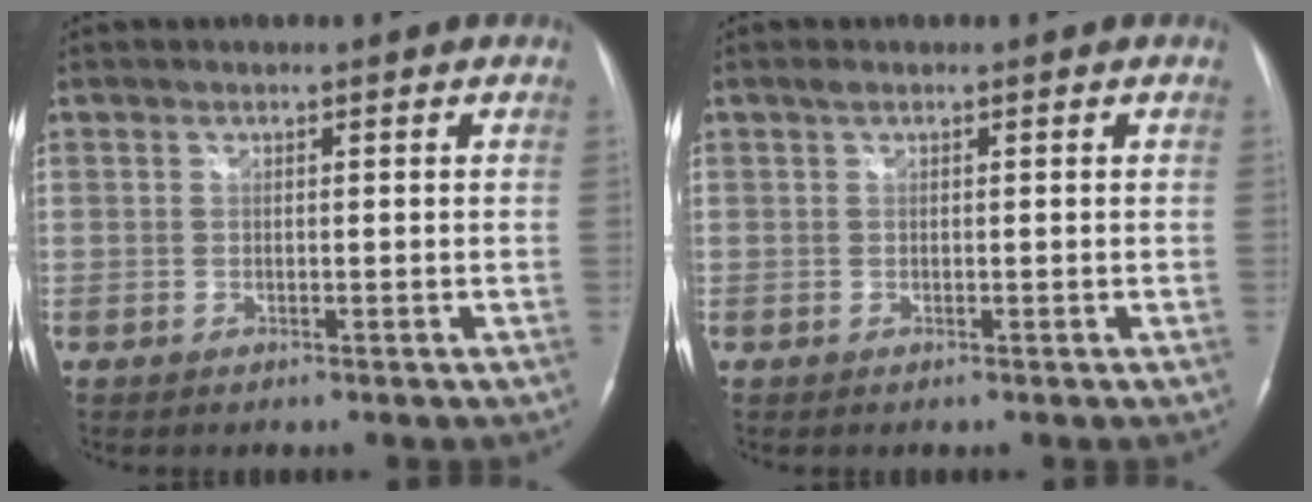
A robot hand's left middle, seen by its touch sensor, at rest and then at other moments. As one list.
[{"total": 0.6, "force": [0.4, 0.2, 0.4], "torque": [-0.010, 0.010, 0.007]}]